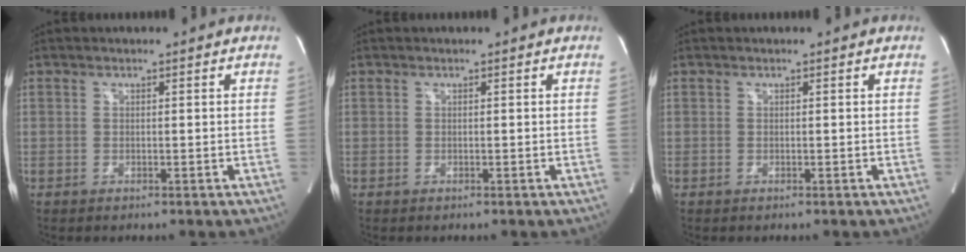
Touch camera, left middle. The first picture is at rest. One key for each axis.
{"total": 0.0}
{"total": 0.0}